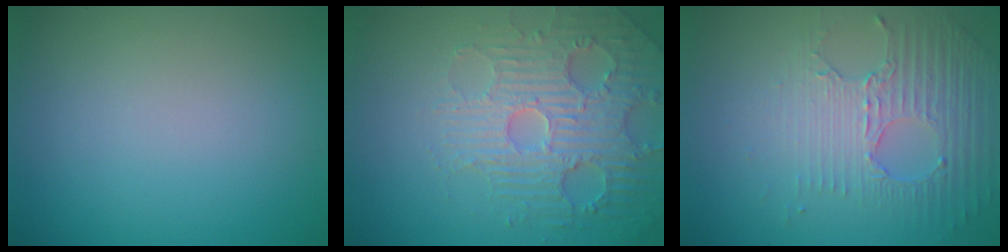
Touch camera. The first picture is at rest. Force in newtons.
{"total": 4.5, "press": 4.5, "slide": 0.9}
{"total": 5.0, "press": 3.2, "slide": 3.8}